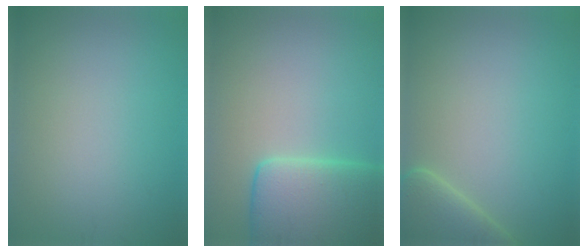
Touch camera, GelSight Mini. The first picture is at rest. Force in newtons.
{"total": 7.4, "press": 7.4, "slide": 0.5}
{"total": 4.4, "press": 4.4, "slide": 0.5}